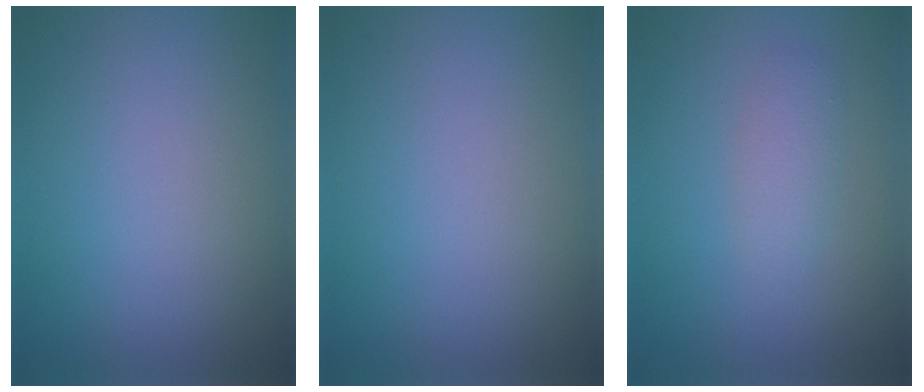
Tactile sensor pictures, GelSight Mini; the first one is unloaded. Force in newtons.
{"total": 0.0}
{"total": 1.7, "press": 1.7, "slide": 0.1}